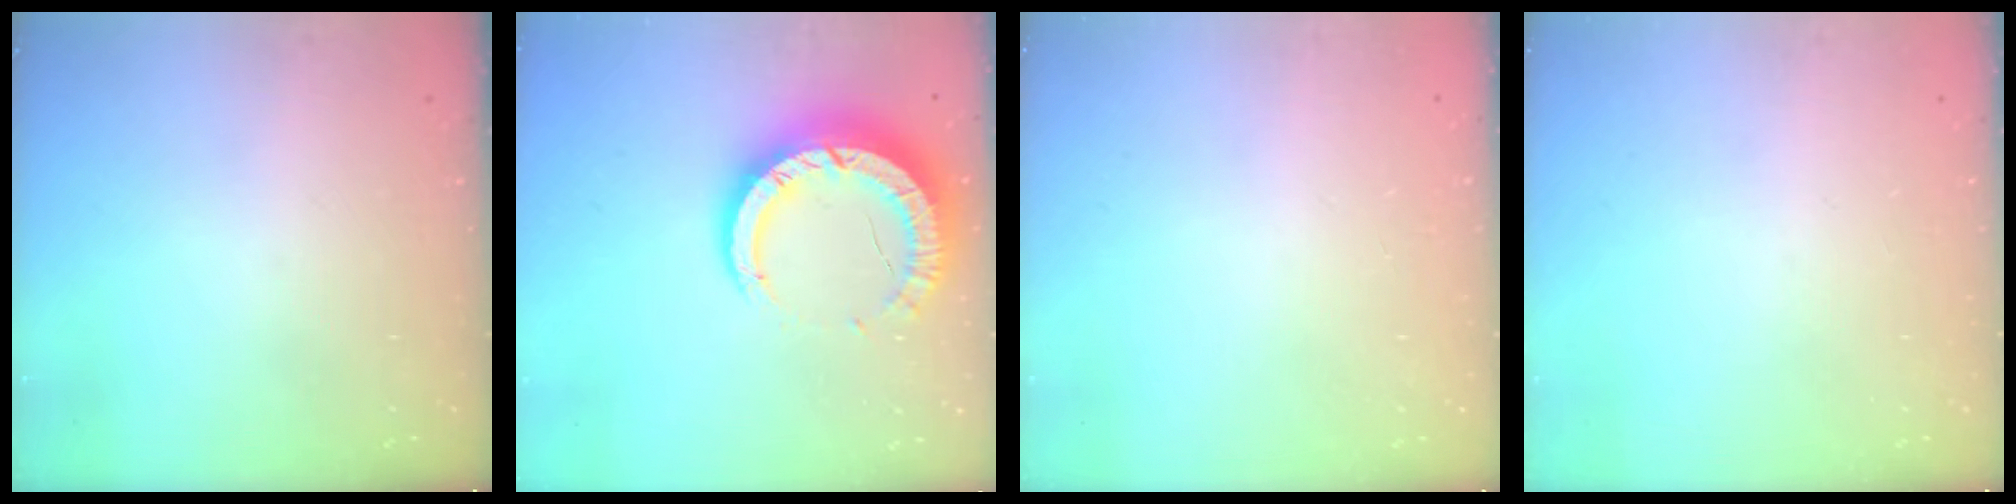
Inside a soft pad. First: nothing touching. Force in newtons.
{"total": 14.1, "press": 14.1, "slide": 1.2}
{"total": 2.4, "press": 2.4, "slide": 0.2}
{"total": 0.0}